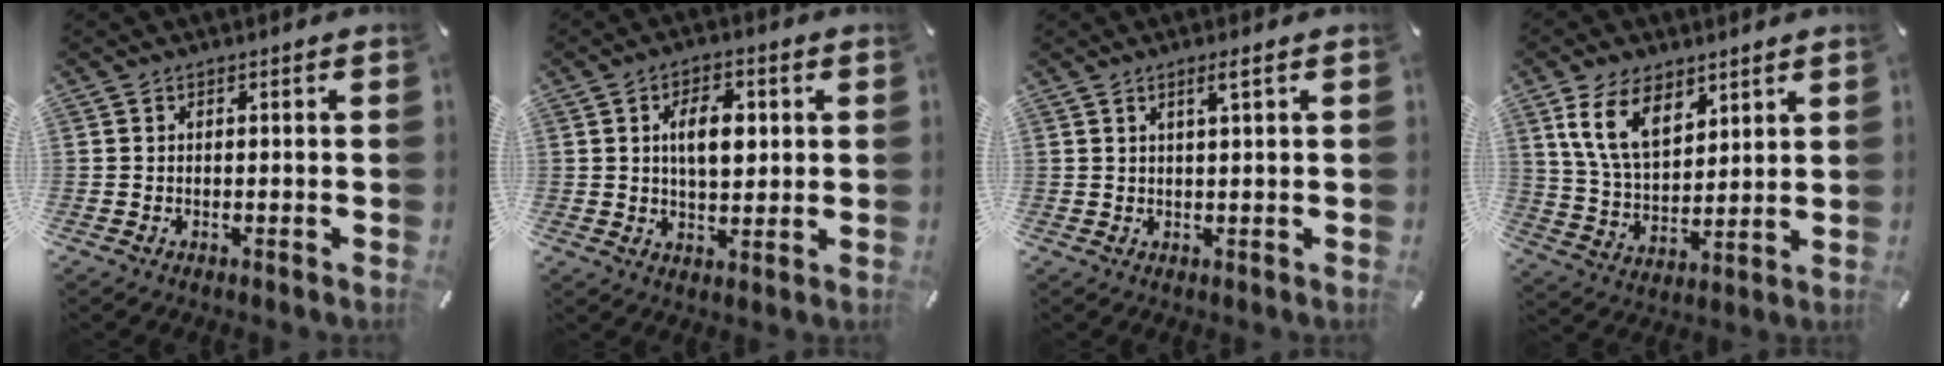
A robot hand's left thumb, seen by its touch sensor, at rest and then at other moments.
{"total": 7.9, "force": [1.5, 4.8, 6.1], "torque": [-0.101, 0.001, 0.017]}
{"total": 2.7, "force": [1.3, 0.1, 2.3], "torque": [-0.046, -0.001, 0.021]}
{"total": 12.2, "force": [6.9, 7.1, 7.1], "torque": [-0.166, -0.013, 0.130]}